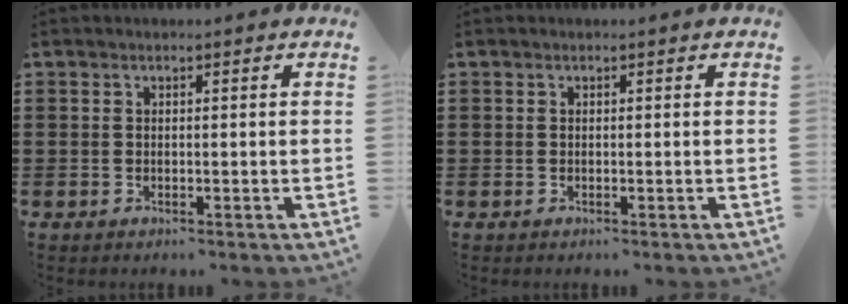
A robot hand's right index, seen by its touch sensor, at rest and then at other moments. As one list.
[{"total": 0.0}]